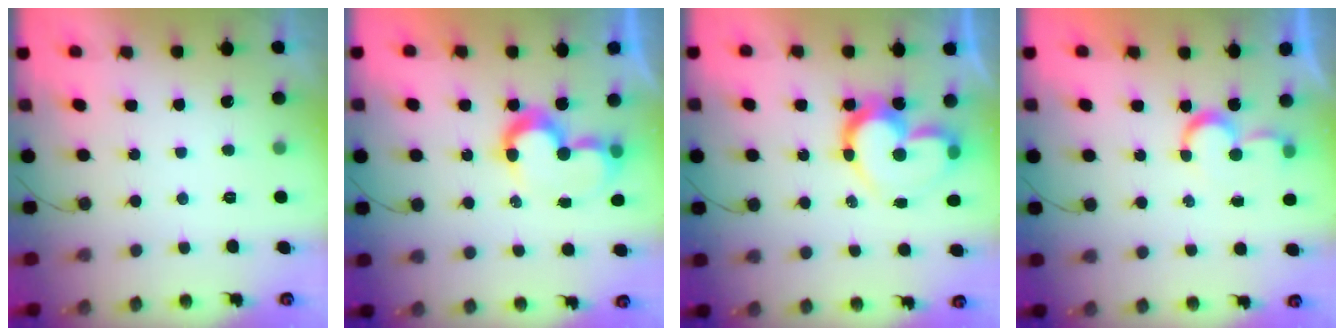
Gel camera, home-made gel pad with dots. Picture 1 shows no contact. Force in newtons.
{"total": 9.0, "press": 8.6, "slide": 2.8}
{"total": 15.4, "press": 15.3, "slide": 1.6}
{"total": 5.1, "press": 5.1, "slide": 0.4}